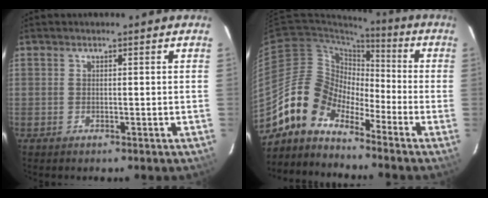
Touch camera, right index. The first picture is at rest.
{"total": 10.2, "force": [-7.8, 5.8, 3.1], "torque": [-0.057, 0.033, -0.164]}